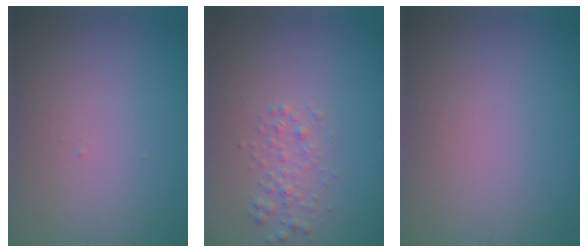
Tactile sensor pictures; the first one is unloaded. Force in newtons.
{"total": 1.6, "press": 1.6, "slide": 0.0}
{"total": 0.0}